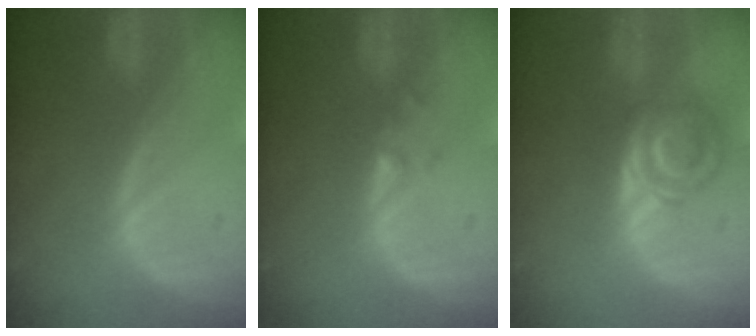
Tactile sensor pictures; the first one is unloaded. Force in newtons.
{"total": 1.0, "press": 0.9, "slide": 0.5}
{"total": 6.1, "press": 5.6, "slide": 2.5}